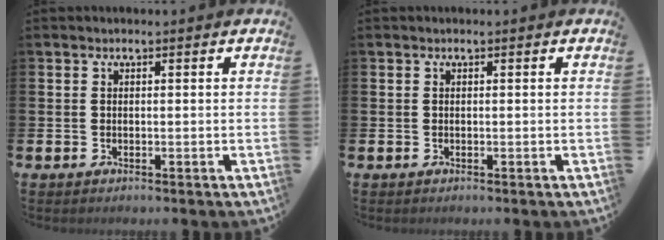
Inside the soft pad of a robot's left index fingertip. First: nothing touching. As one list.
[{"total": 0.0}]